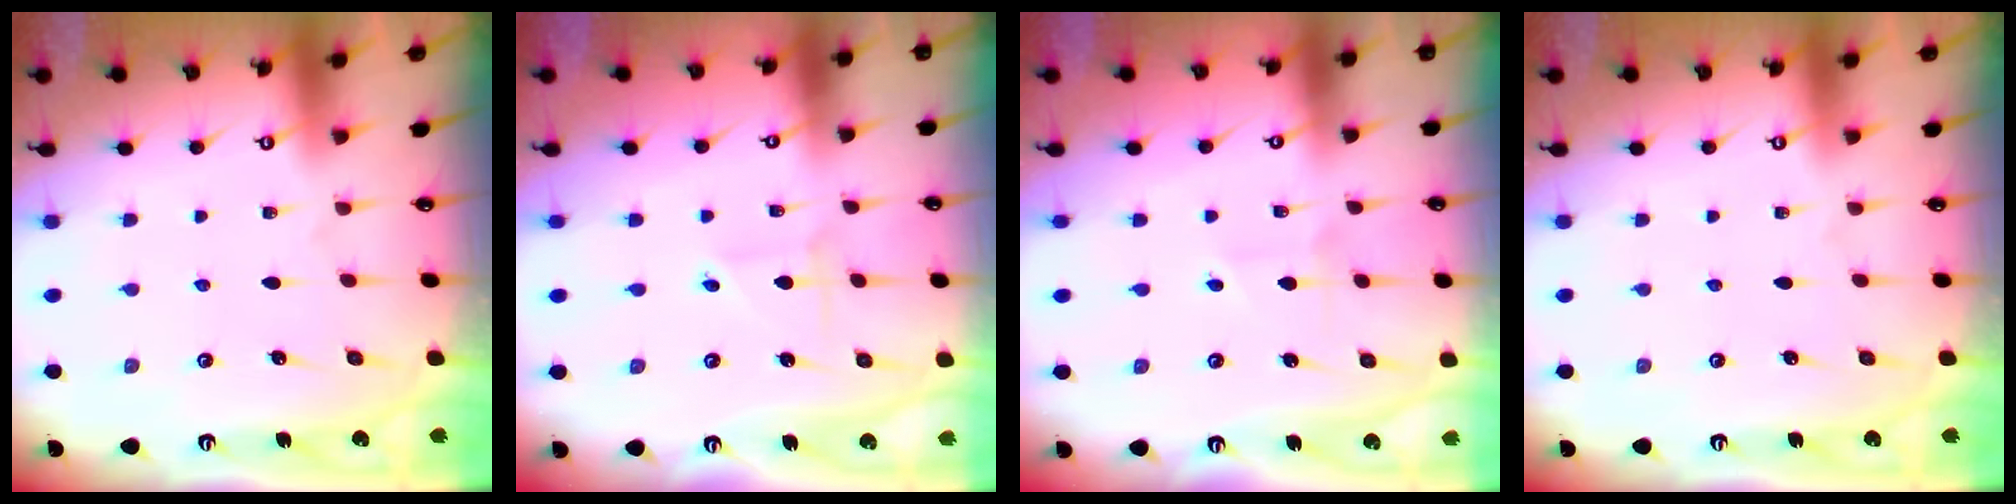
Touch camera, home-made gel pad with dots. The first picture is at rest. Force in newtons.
{"total": 1.7, "press": 1.7, "slide": 0.1}
{"total": 2.3, "press": 2.3, "slide": 0.3}
{"total": 0.0}